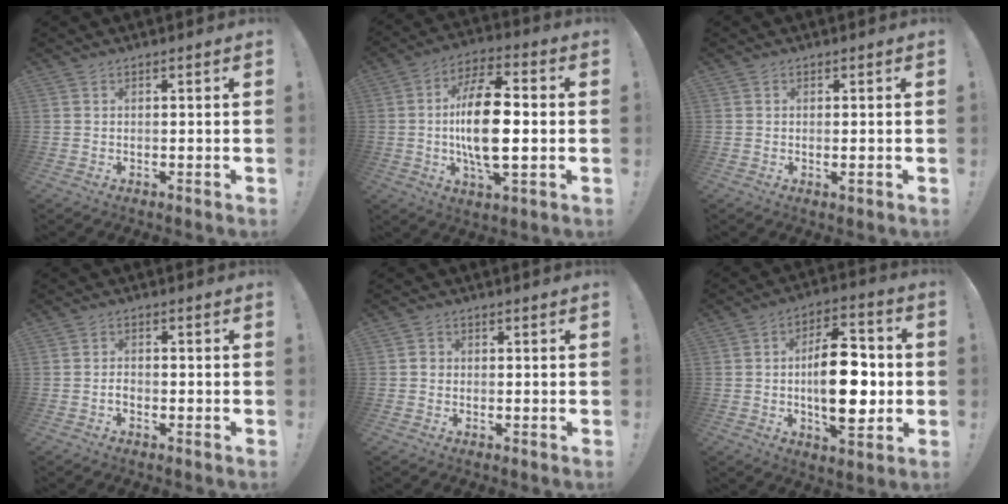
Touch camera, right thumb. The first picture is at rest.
{"total": 17.4, "force": [-0.9, 7.3, 15.7], "torque": [-0.290, -0.001, -0.024]}
{"total": 1.3, "force": [0.1, 0.2, 1.3], "torque": [-0.016, -0.004, 0.000]}
{"total": 2.0, "force": [-1.2, 0.9, 1.3], "torque": [-0.022, 0.006, -0.021]}
{"total": 1.9, "force": [-0.3, 1.6, 0.9], "torque": [-0.007, 0.004, -0.008]}
{"total": 18.9, "force": [-1.1, 9.0, 16.6], "torque": [-0.260, 0.004, -0.020]}